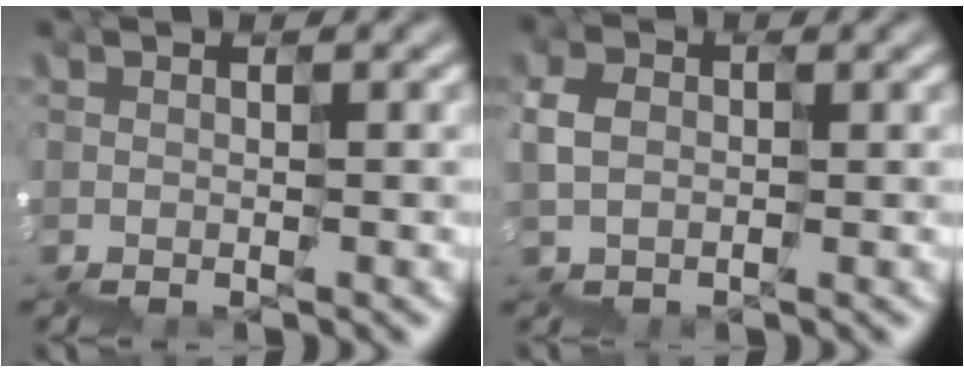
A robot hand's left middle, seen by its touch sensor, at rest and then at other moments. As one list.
[{"total": 0.9, "force": [0.0, 0.8, -0.4], "torque": [-0.004, 0.021, -0.010]}]